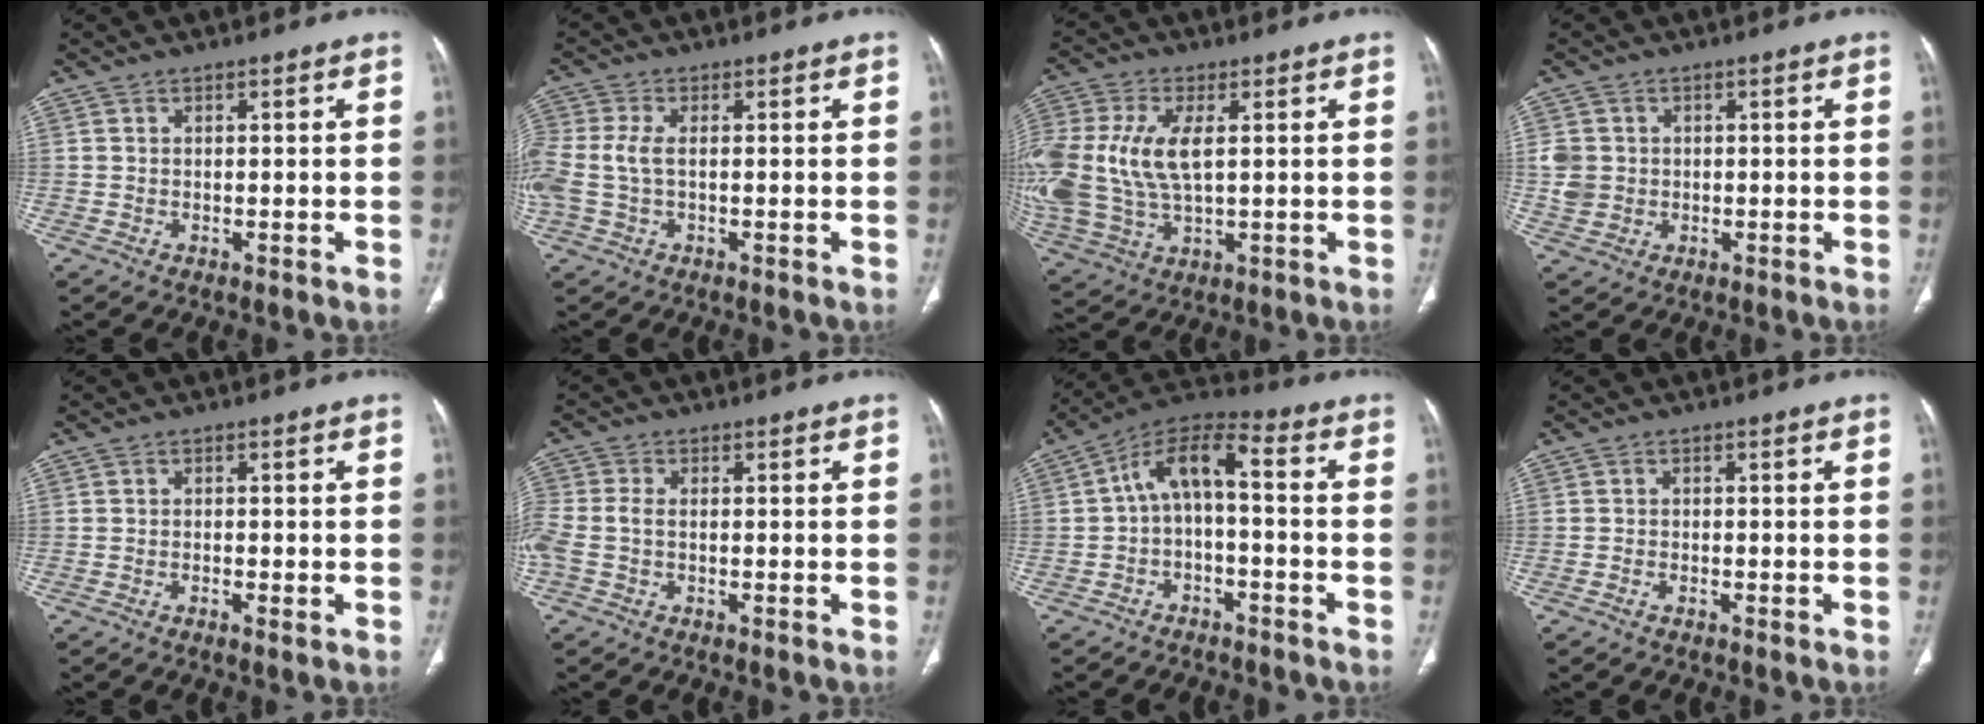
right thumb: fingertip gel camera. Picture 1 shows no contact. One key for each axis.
{"total": 6.4, "fx": -0.1, "fy": 3.5, "fz": 5.4, "tx": -0.161, "ty": 0.011, "tz": -0.002}
{"total": 20.4, "fx": 2.3, "fy": 11.7, "fz": 16.6, "tx": -0.417, "ty": -0.001, "tz": 0.050}
{"total": 4.6, "fx": 0.2, "fy": 4.1, "fz": 2.0, "tx": -0.030, "ty": 0.005, "tz": 0.009}
{"total": 1.3, "fx": -0.5, "fy": 0.4, "fz": 1.1, "tx": -0.025, "ty": 0.000, "tz": -0.010}
{"total": 5.0, "fx": -0.8, "fy": 2.7, "fz": 4.2, "tx": -0.123, "ty": 0.008, "tz": -0.019}
{"total": 8.9, "fx": -1.2, "fy": 4.1, "fz": 7.8, "tx": -0.135, "ty": 0.052, "tz": -0.030}
{"total": 0.8, "fx": -0.6, "fy": 0.4, "fz": 0.4, "tx": -0.012, "ty": 0.005, "tz": -0.012}